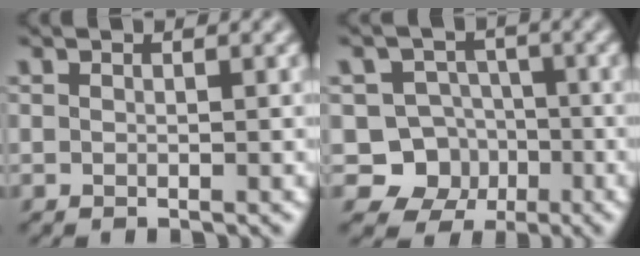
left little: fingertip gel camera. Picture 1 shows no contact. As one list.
[{"total": 6.6, "force": [-2.3, 6.0, 1.4], "torque": [-0.001, 0.005, -0.069]}]